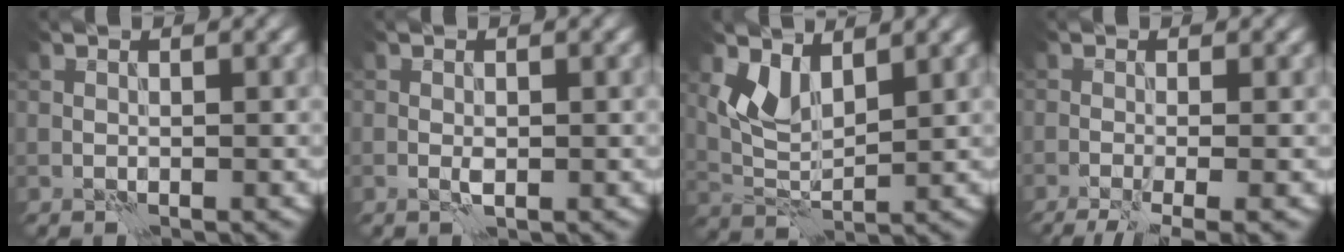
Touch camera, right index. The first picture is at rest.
{"total": 1.2, "force": [-0.3, 0.5, 1.0], "torque": [-0.020, 0.001, -0.007]}
{"total": 3.7, "force": [2.0, 1.9, 2.4], "torque": [-0.053, -0.006, 0.046]}
{"total": 4.9, "force": [-2.3, 1.5, 4.0], "torque": [-0.046, -0.004, -0.040]}